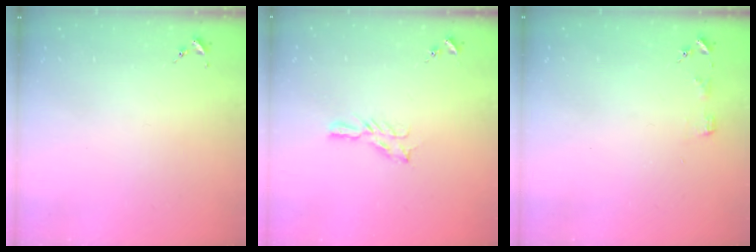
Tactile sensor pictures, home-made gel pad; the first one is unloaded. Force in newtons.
{"total": 4.7, "press": 4.7, "slide": 0.5}
{"total": 3.4, "press": 3.3, "slide": 0.4}